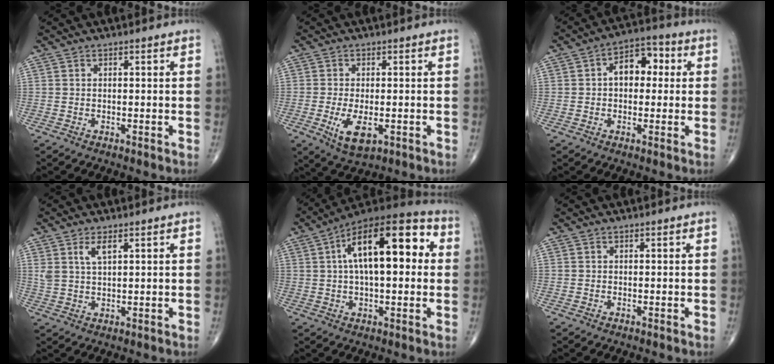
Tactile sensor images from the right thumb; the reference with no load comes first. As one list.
[{"total": 6.6, "force": [-1.9, 3.1, 5.6], "torque": [-0.100, -0.012, -0.026]}, {"total": 8.2, "force": [1.0, 5.4, 6.1], "torque": [-0.059, 0.027, 0.006]}, {"total": 3.8, "force": [2.0, 1.4, 2.9], "torque": [-0.057, -0.007, 0.045]}, {"total": 20.1, "force": [3.9, 8.8, 17.6], "torque": [-0.259, 0.028, 0.050]}, {"total": 0.0}]